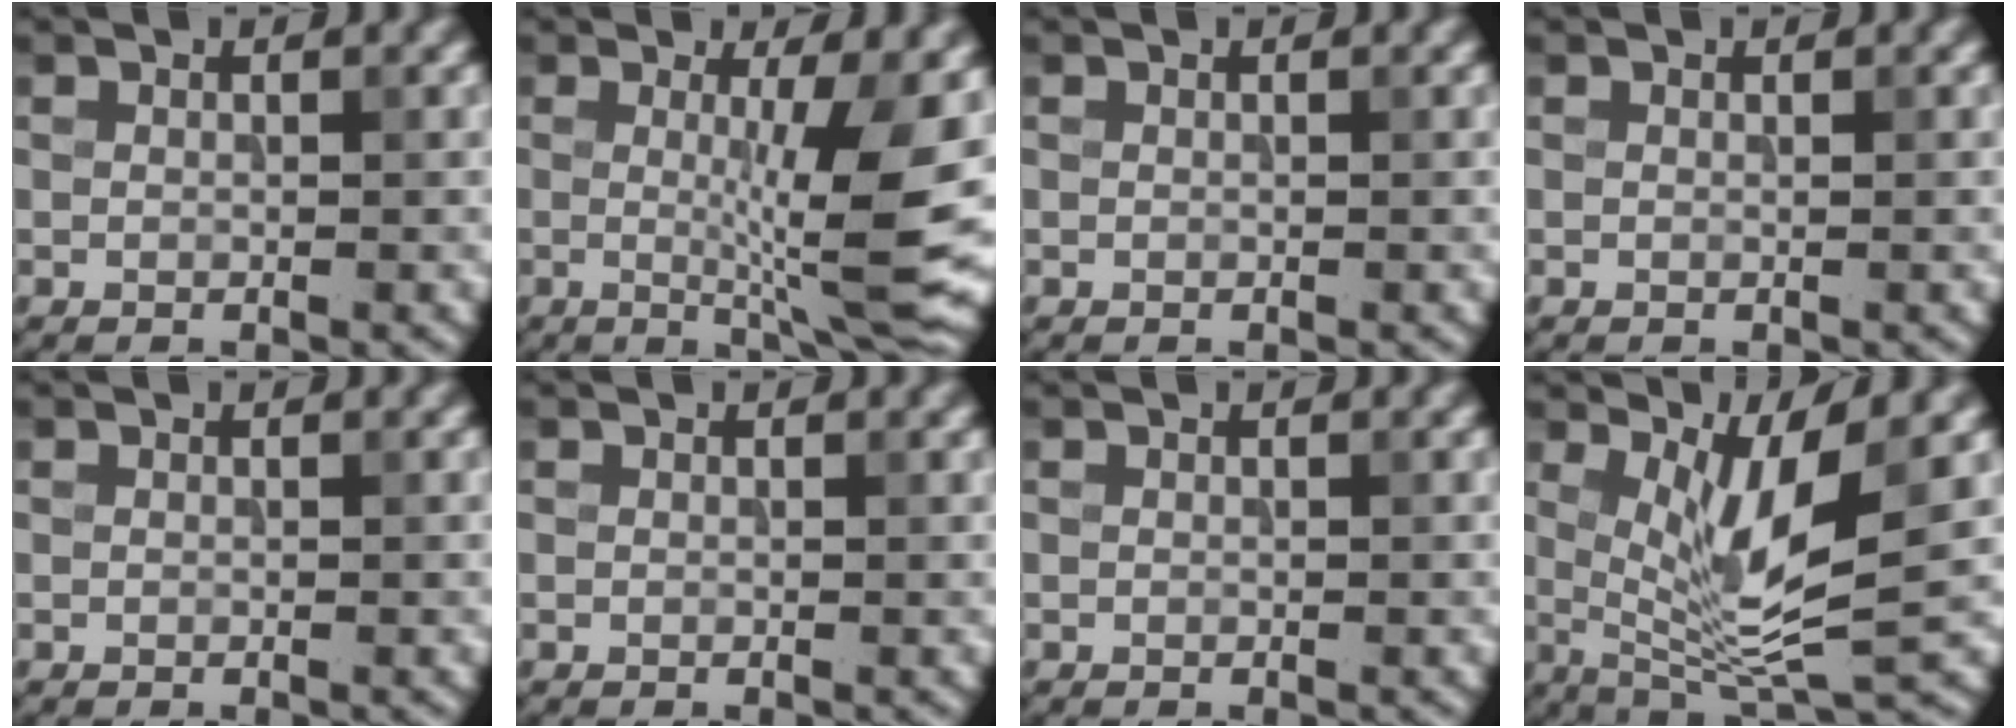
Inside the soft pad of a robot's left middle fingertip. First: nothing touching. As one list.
[{"total": 7.9, "force": [0.1, 1.2, 7.8], "torque": [-0.113, -0.016, 0.007]}, {"total": 0.0}, {"total": 0.0}, {"total": 0.0}, {"total": 0.0}, {"total": 0.0}, {"total": 7.0, "force": [1.4, 1.7, 6.6], "torque": [-0.113, -0.016, 0.030]}]